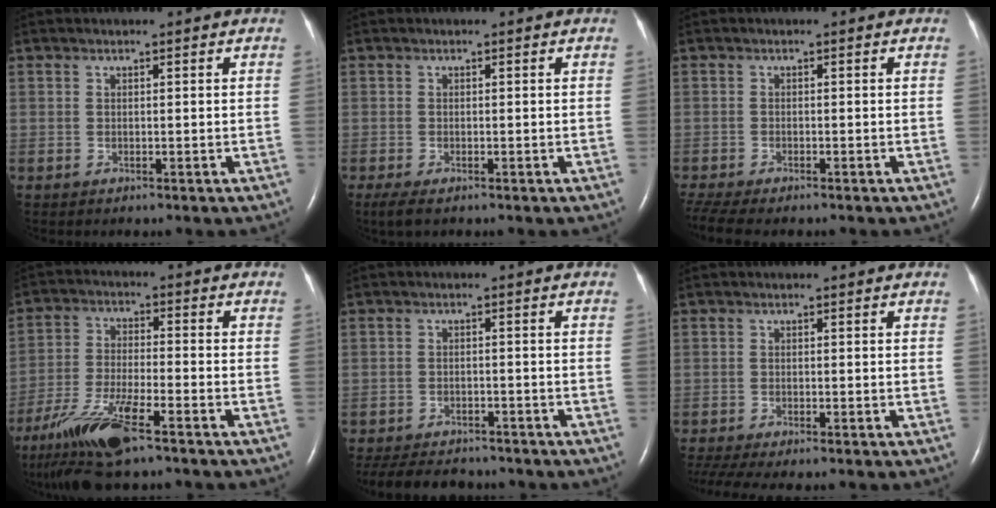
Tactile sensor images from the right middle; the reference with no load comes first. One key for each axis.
{"total": 2.4, "fx": -1.6, "fy": 0.6, "fz": 1.7, "tx": -0.036, "ty": -0.009, "tz": -0.025}
{"total": 7.1, "fx": -5.8, "fy": 1.7, "fz": 3.7, "tx": -0.075, "ty": -0.007, "tz": -0.095}
{"total": 12.3, "fx": -8.2, "fy": 1.8, "fz": 9.1, "tx": -0.183, "ty": -0.029, "tz": -0.146}
{"total": 11.3, "fx": -9.9, "fy": 3.6, "fz": 3.9, "tx": -0.083, "ty": -0.008, "tz": -0.136}
{"total": 6.8, "fx": -5.7, "fy": 0.7, "fz": 3.7, "tx": -0.065, "ty": -0.009, "tz": -0.093}